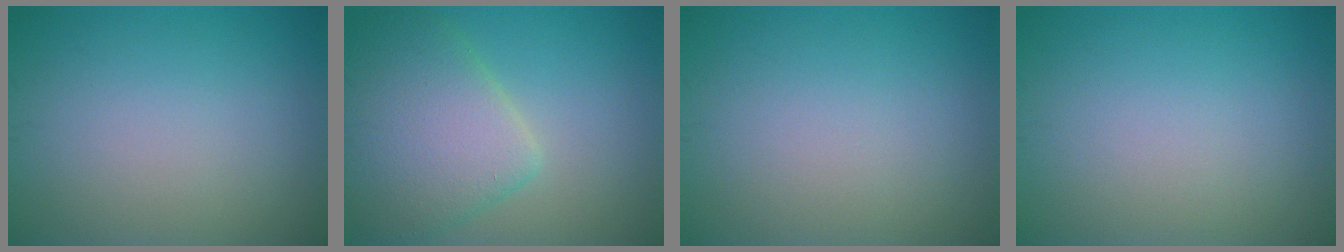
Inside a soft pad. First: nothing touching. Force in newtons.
{"total": 7.1, "press": 7.1, "slide": 0.3}
{"total": 0.0}
{"total": 0.0}